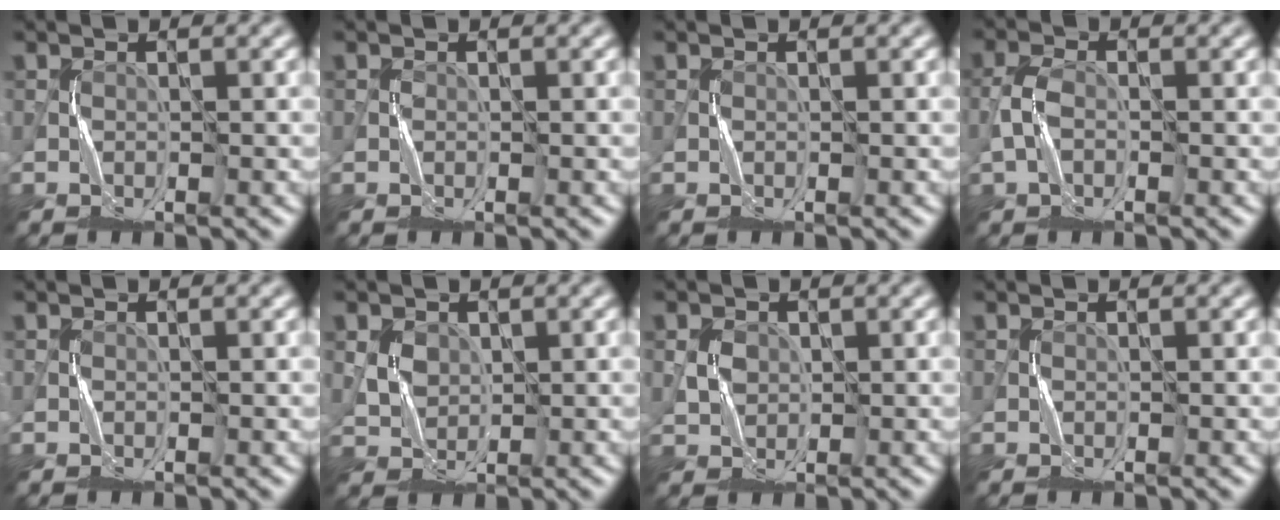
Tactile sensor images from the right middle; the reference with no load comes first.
{"total": 0.0}
{"total": 0.0}
{"total": 1.9, "force": [-0.6, 1.0, 1.4], "torque": [-0.032, 0.005, -0.015]}
{"total": 0.0}
{"total": 2.1, "force": [1.2, 1.6, 0.7], "torque": [-0.018, -0.007, 0.025]}
{"total": 1.3, "force": [0.6, 1.1, 0.3], "torque": [-0.006, -0.003, 0.011]}
{"total": 0.0}